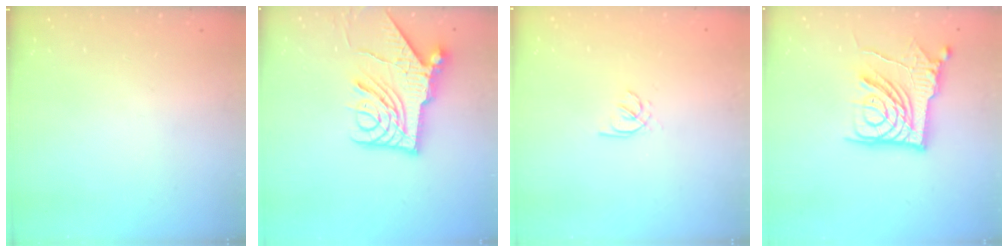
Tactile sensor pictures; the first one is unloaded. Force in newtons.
{"total": 13.7, "press": 13.6, "slide": 1.5}
{"total": 1.8, "press": 1.8, "slide": 0.5}
{"total": 14.2, "press": 14.1, "slide": 1.1}